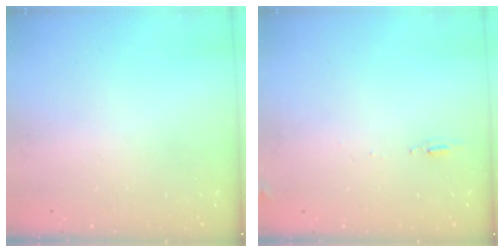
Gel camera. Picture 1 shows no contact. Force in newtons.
{"total": 5.0, "press": 4.7, "slide": 1.7}